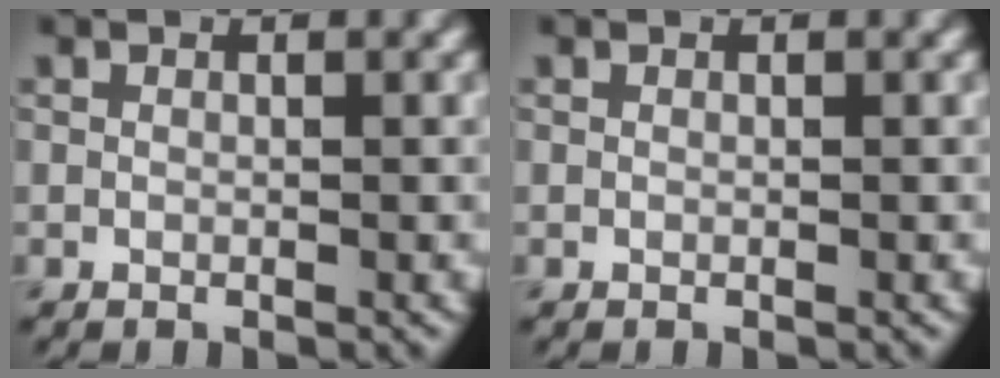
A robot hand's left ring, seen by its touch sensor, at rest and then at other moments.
{"total": 0.0}